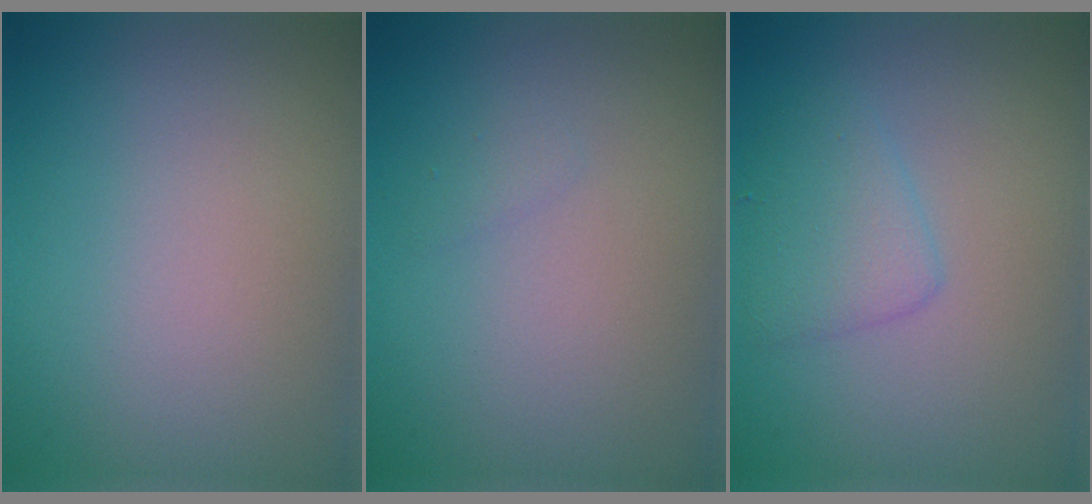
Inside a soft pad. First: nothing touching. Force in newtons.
{"total": 0.6, "press": 0.6, "slide": 0.0}
{"total": 2.5, "press": 2.5, "slide": 0.1}